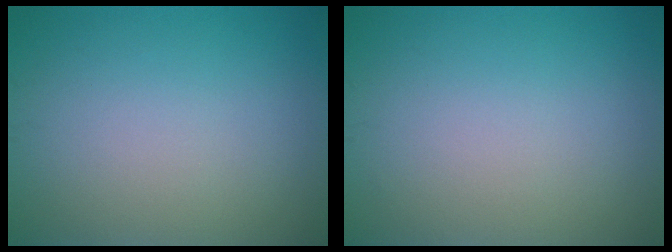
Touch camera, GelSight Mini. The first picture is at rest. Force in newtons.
{"total": 0.0}